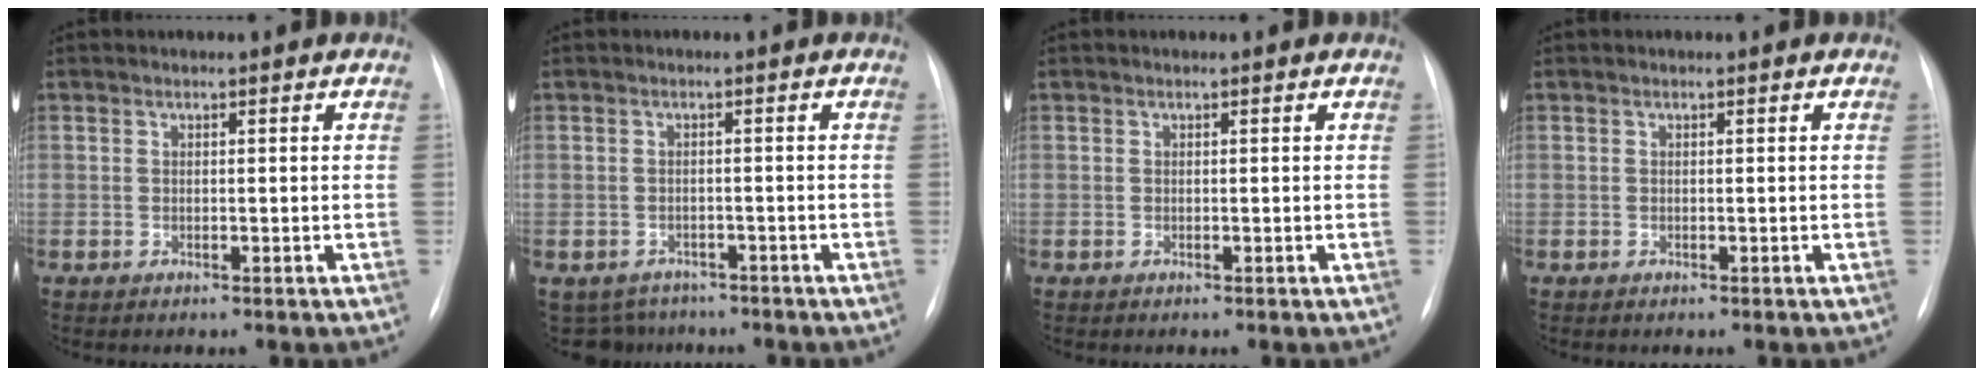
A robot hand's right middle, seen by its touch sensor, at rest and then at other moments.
{"total": 5.0, "force": [-4.1, 2.8, -0.3], "torque": [0.006, 0.007, -0.056]}
{"total": 0.0}
{"total": 0.0}